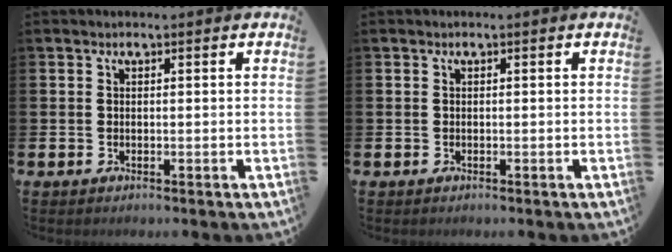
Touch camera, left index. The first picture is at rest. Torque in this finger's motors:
{"motor_torque": [0.00, 0.00, 0.01, 0.01]}